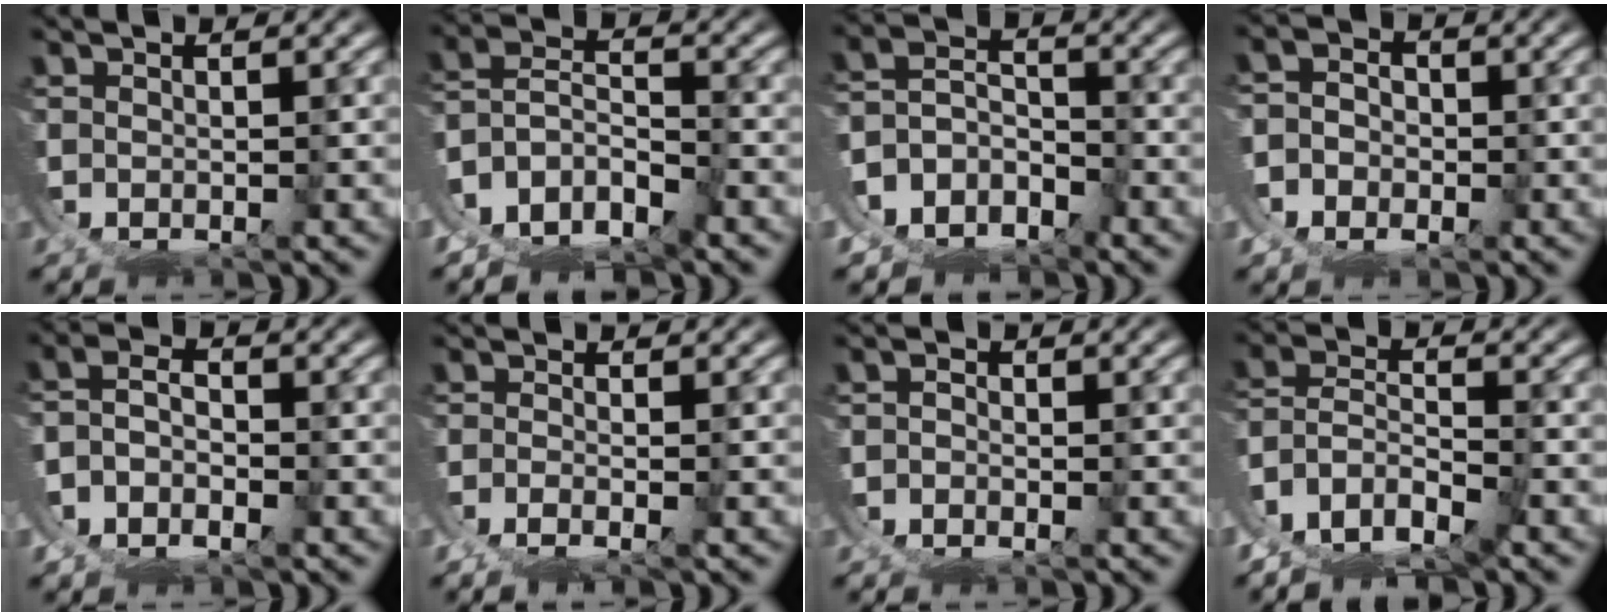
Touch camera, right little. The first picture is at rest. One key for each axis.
{"total": 9.2, "fx": -3.3, "fy": 8.4, "fz": 2.0, "tx": -0.088, "ty": -0.039, "tz": -0.059}
{"total": 9.6, "fx": -3.5, "fy": 8.8, "fz": 1.9, "tx": -0.084, "ty": -0.046, "tz": -0.068}
{"total": 2.7, "fx": -0.1, "fy": 2.6, "fz": 0.8, "tx": -0.020, "ty": -0.007, "tz": -0.008}
{"total": 5.0, "fx": -1.5, "fy": 4.0, "fz": 2.5, "tx": -0.052, "ty": -0.017, "tz": -0.026}
{"total": 1.8, "fx": -1.0, "fy": -1.1, "fz": 1.0, "tx": -0.014, "ty": -0.006, "tz": -0.011}
{"total": 2.3, "fx": -1.3, "fy": 1.8, "fz": 0.6, "tx": -0.013, "ty": -0.011, "tz": -0.019}
{"total": 6.1, "fx": -1.5, "fy": 5.0, "fz": 3.0, "tx": -0.081, "ty": -0.035, "tz": -0.020}